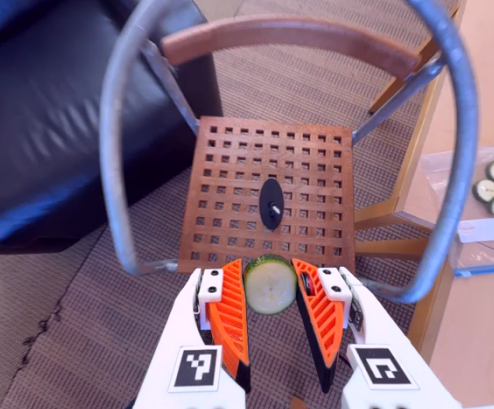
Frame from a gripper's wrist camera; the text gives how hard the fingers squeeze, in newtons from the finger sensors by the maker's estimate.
{"total": 7.9, "left": 7.9, "right": 8.0}